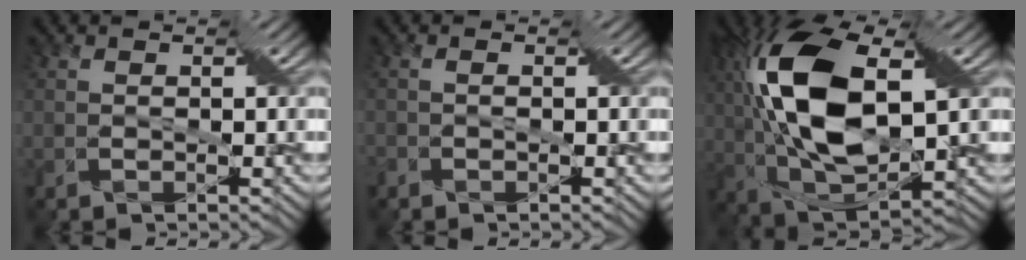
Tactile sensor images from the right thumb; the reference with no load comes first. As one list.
[{"total": 0.9, "force": [-0.7, 0.4, 0.3], "torque": [-0.003, 0.003, -0.012]}, {"total": 16.0, "force": [2.9, 7.4, 13.9], "torque": [-0.302, 0.014, 0.047]}]